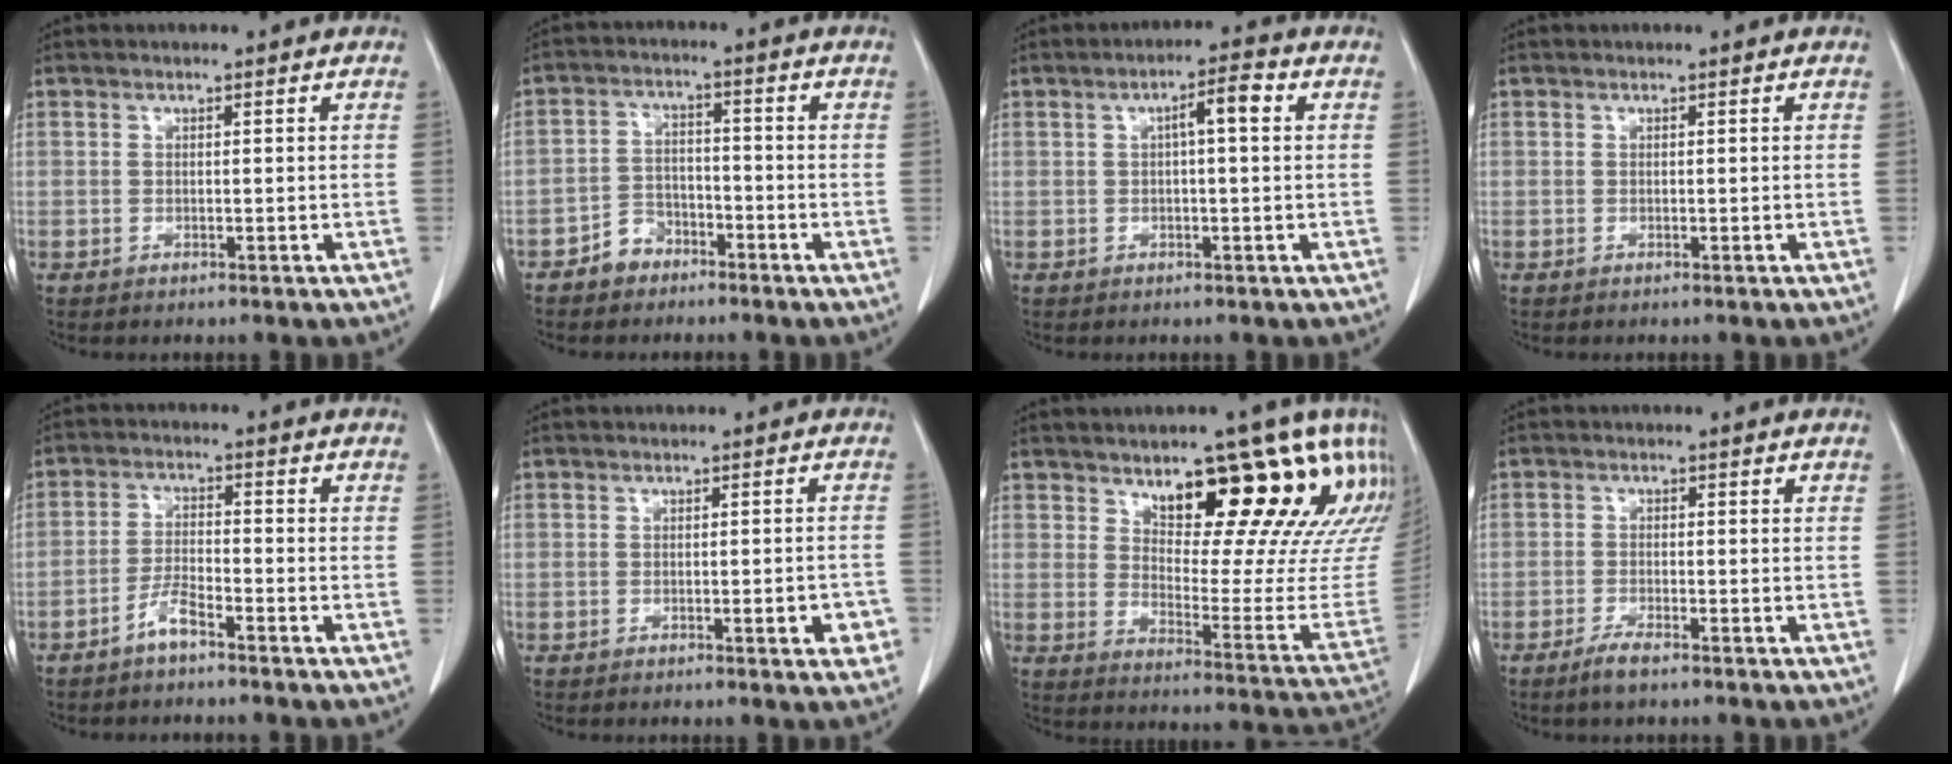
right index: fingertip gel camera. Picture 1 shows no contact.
{"total": 4.5, "force": [-3.1, 3.2, 0.7], "torque": [-0.008, 0.013, -0.057]}
{"total": 4.1, "force": [0.8, 0.6, 4.0], "torque": [-0.064, 0.012, 0.010]}
{"total": 0.0}
{"total": 3.5, "force": [-2.8, 0.5, 2.1], "torque": [-0.044, 0.003, -0.057]}
{"total": 3.6, "force": [-1.5, 0.8, 3.1], "torque": [-0.035, -0.001, -0.019]}
{"total": 22.3, "force": [14.3, 5.1, 16.3], "torque": [-0.202, -0.024, 0.190]}
{"total": 2.5, "force": [-1.8, 0.3, 1.7], "torque": [-0.034, -0.002, -0.037]}